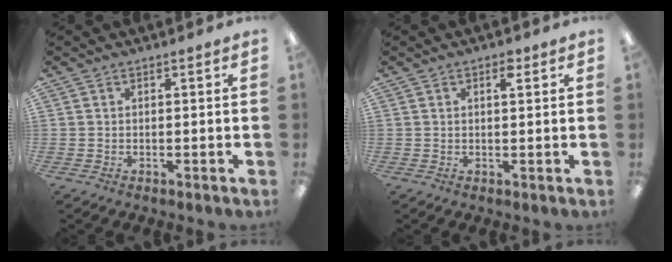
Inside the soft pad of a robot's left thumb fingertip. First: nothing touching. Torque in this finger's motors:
{"motor_torque": [-0.11, -0.04, -0.36, 0.01, 0.00]}